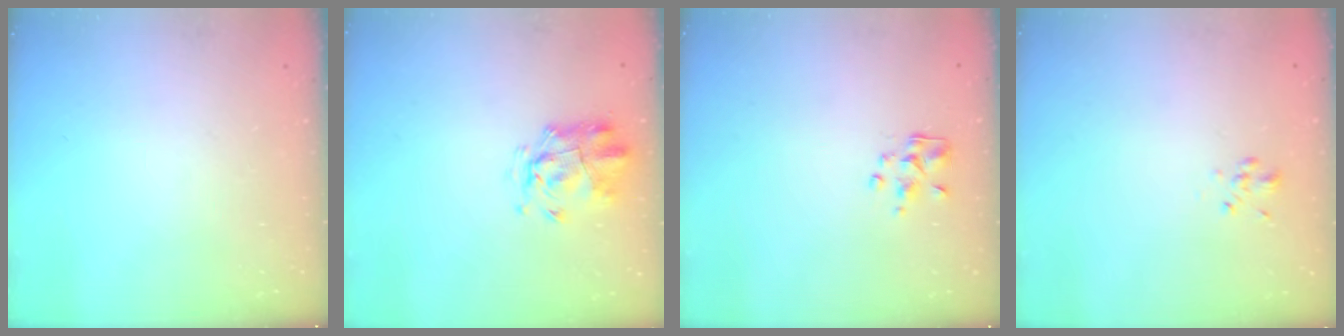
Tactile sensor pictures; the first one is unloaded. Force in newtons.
{"total": 3.3, "press": 3.0, "slide": 1.5}
{"total": 2.4, "press": 2.3, "slide": 0.6}
{"total": 2.8, "press": 2.4, "slide": 1.4}